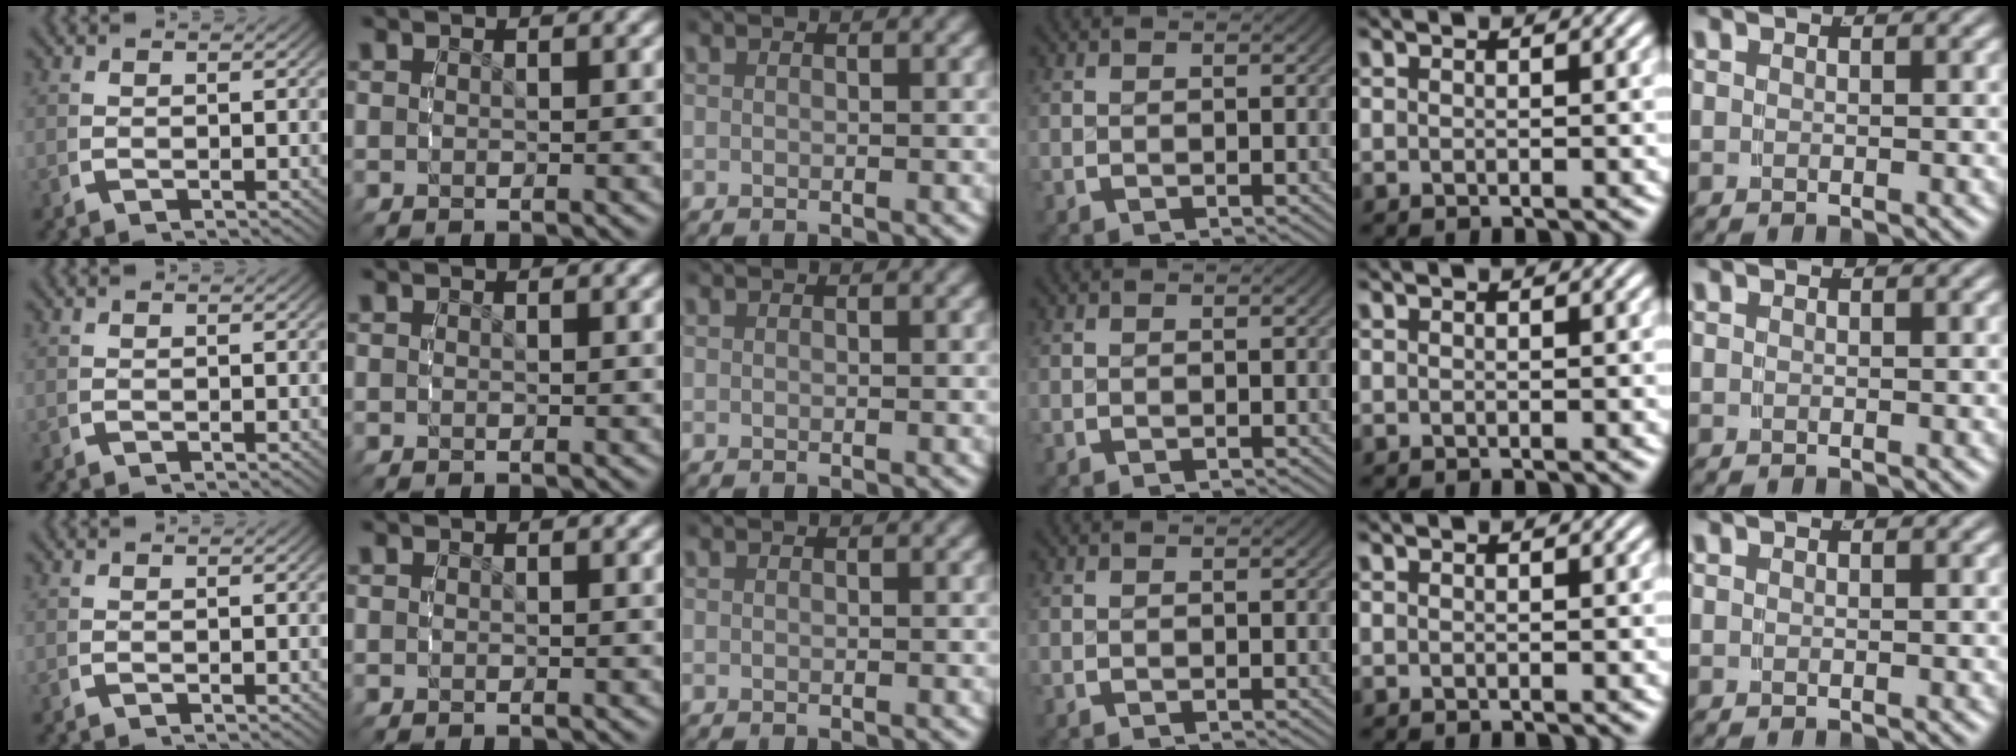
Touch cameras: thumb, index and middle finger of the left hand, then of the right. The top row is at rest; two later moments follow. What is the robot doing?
{"motion": "reach", "object": "shoes"}